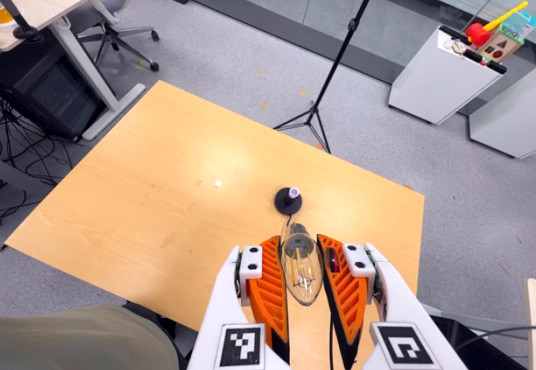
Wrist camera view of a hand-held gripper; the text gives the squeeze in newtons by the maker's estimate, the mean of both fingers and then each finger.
{"total": 20.4, "left": 23.0, "right": 17.9}